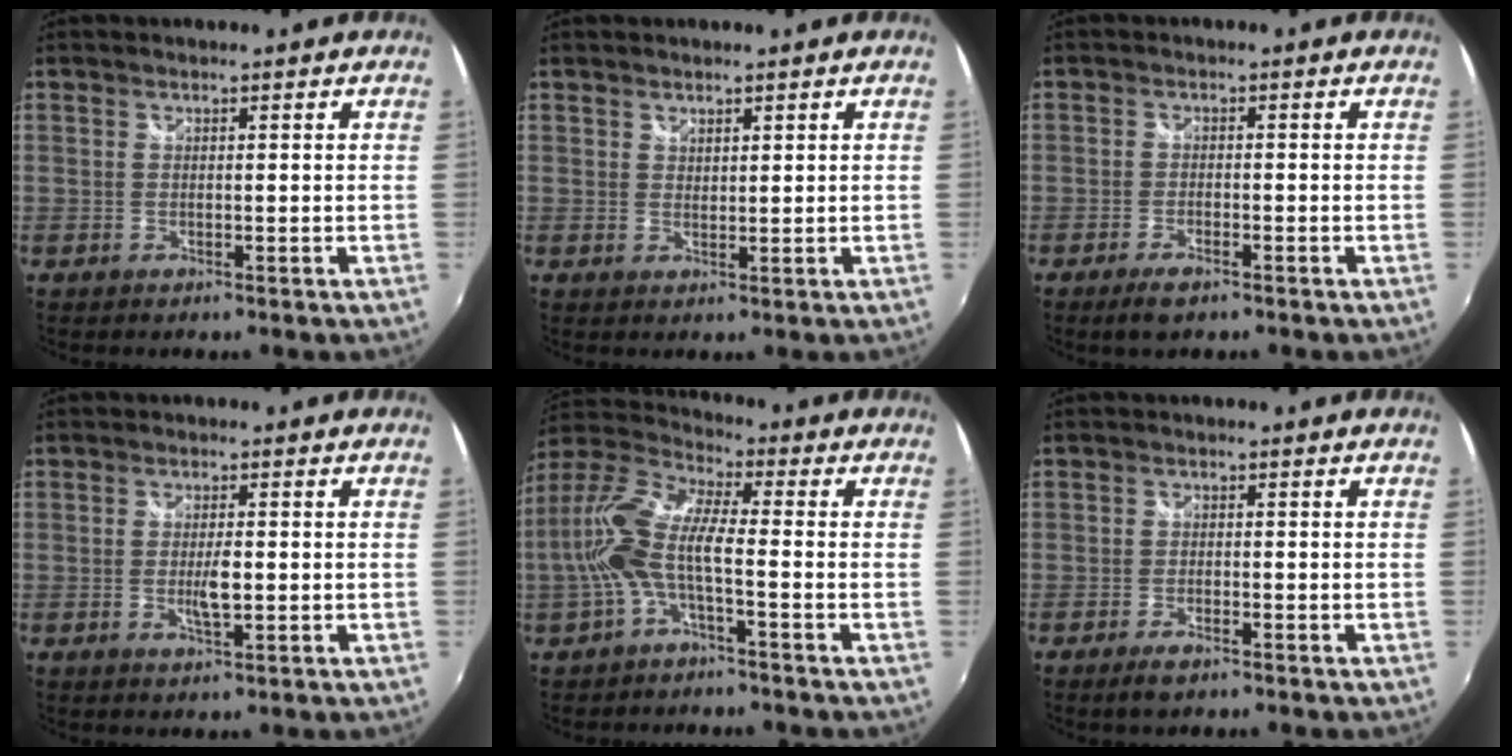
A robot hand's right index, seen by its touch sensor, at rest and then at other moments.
{"total": 1.3, "force": [1.1, 0.5, 0.1], "torque": [0.002, 0.000, 0.020]}
{"total": 3.6, "force": [-2.6, 1.1, 2.2], "torque": [-0.056, -0.006, -0.050]}
{"total": 3.5, "force": [-0.5, 1.1, 3.3], "torque": [-0.059, -0.005, -0.008]}
{"total": 10.8, "force": [-2.0, 2.7, 10.3], "torque": [-0.219, 0.008, -0.040]}
{"total": 2.7, "force": [-2.0, 0.8, 1.6], "torque": [-0.041, -0.005, -0.041]}